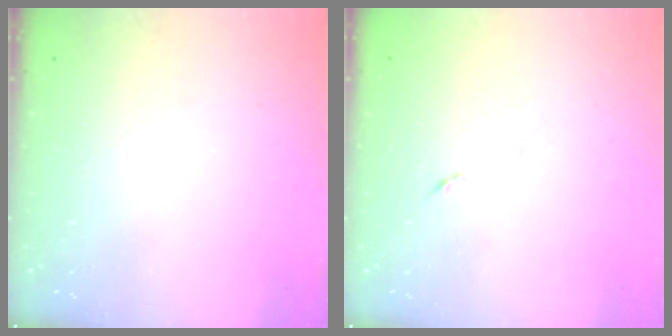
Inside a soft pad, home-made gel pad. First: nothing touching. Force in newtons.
{"total": 3.9, "press": 3.5, "slide": 1.6}